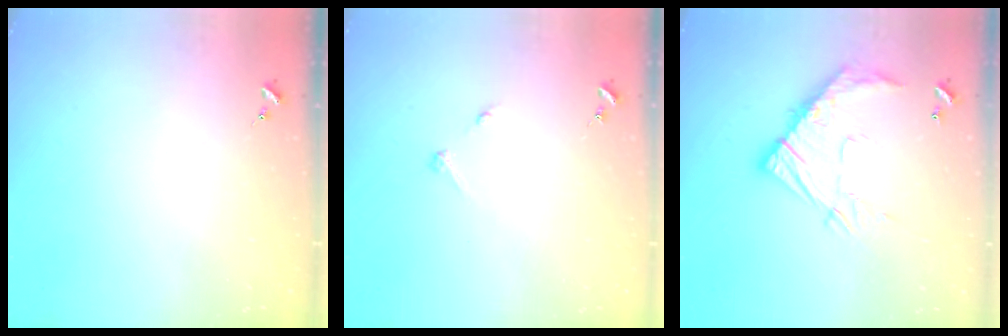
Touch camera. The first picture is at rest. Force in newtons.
{"total": 2.6, "press": 2.6, "slide": 0.3}
{"total": 13.7, "press": 13.6, "slide": 1.0}